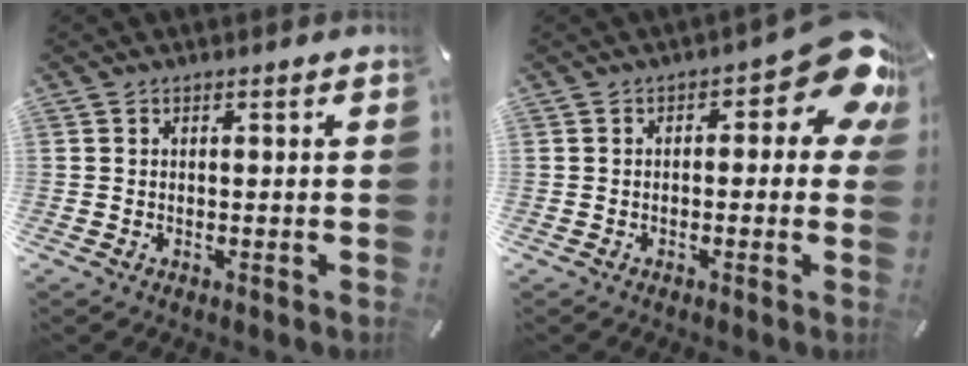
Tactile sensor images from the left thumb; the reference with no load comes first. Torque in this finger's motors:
{"motor_torque": [0.45, 0.29, 0.69, 0.37, 0.09]}